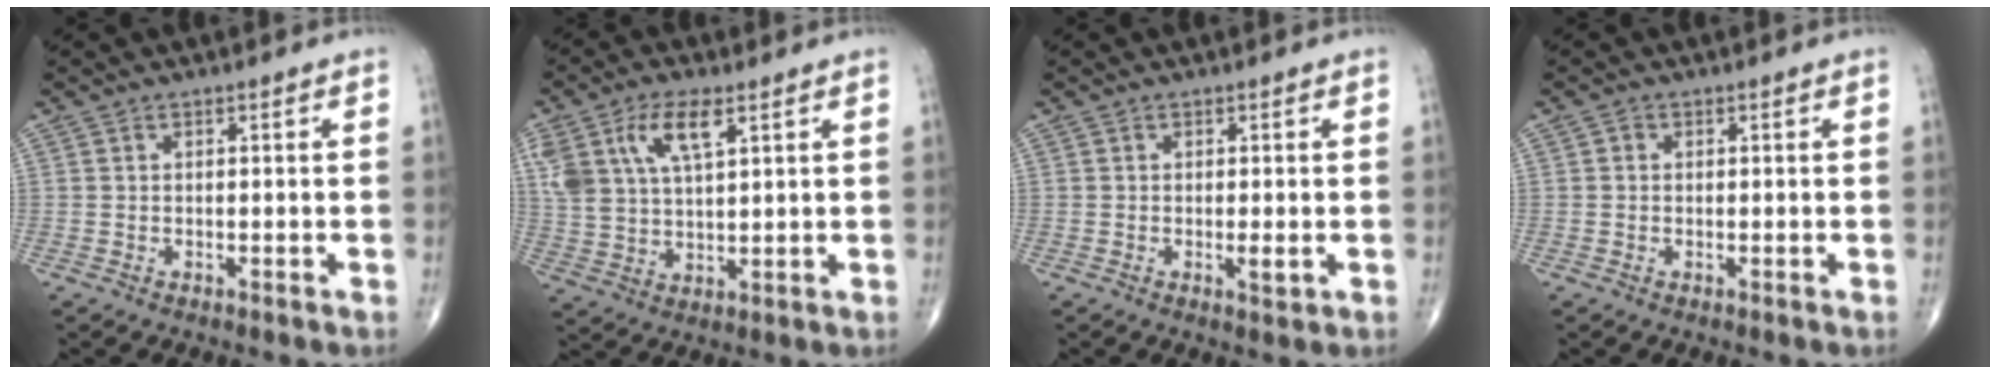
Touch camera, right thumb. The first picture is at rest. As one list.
[{"total": 10.7, "force": [5.0, 4.8, 8.2], "torque": [-0.165, -0.005, 0.101]}, {"total": 1.7, "force": [-0.3, 0.4, 1.7], "torque": [-0.028, -0.006, -0.004]}, {"total": 0.7, "force": [0.1, 0.7, 0.3], "torque": [0.002, 0.002, -0.002]}]